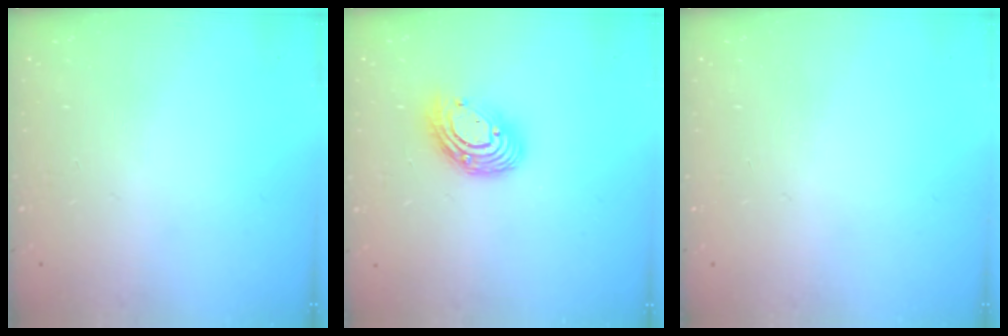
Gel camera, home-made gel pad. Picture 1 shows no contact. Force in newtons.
{"total": 11.6, "press": 11.5, "slide": 1.1}
{"total": 0.0}